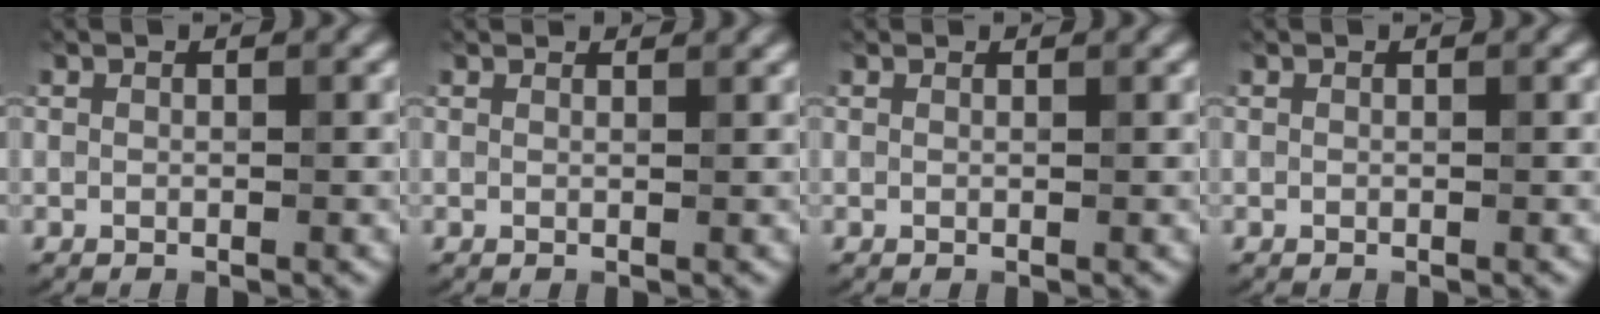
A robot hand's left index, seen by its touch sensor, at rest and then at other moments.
{"total": 2.2, "force": [2.1, 0.3, 0.6], "torque": [-0.018, 0.001, 0.024]}
{"total": 1.1, "force": [1.1, 0.1, 0.2], "torque": [-0.012, -0.003, 0.012]}
{"total": 0.0}